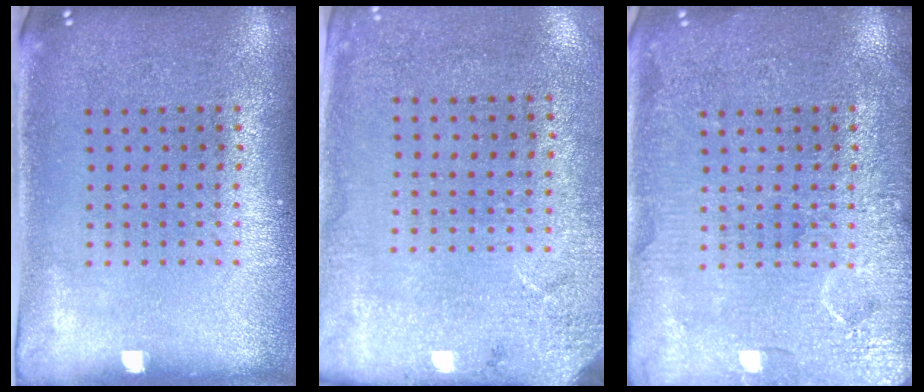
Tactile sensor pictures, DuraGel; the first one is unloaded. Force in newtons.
{"total": 2.7, "press": 2.2, "slide": 1.6}
{"total": 5.1, "press": 5.1, "slide": 0.7}